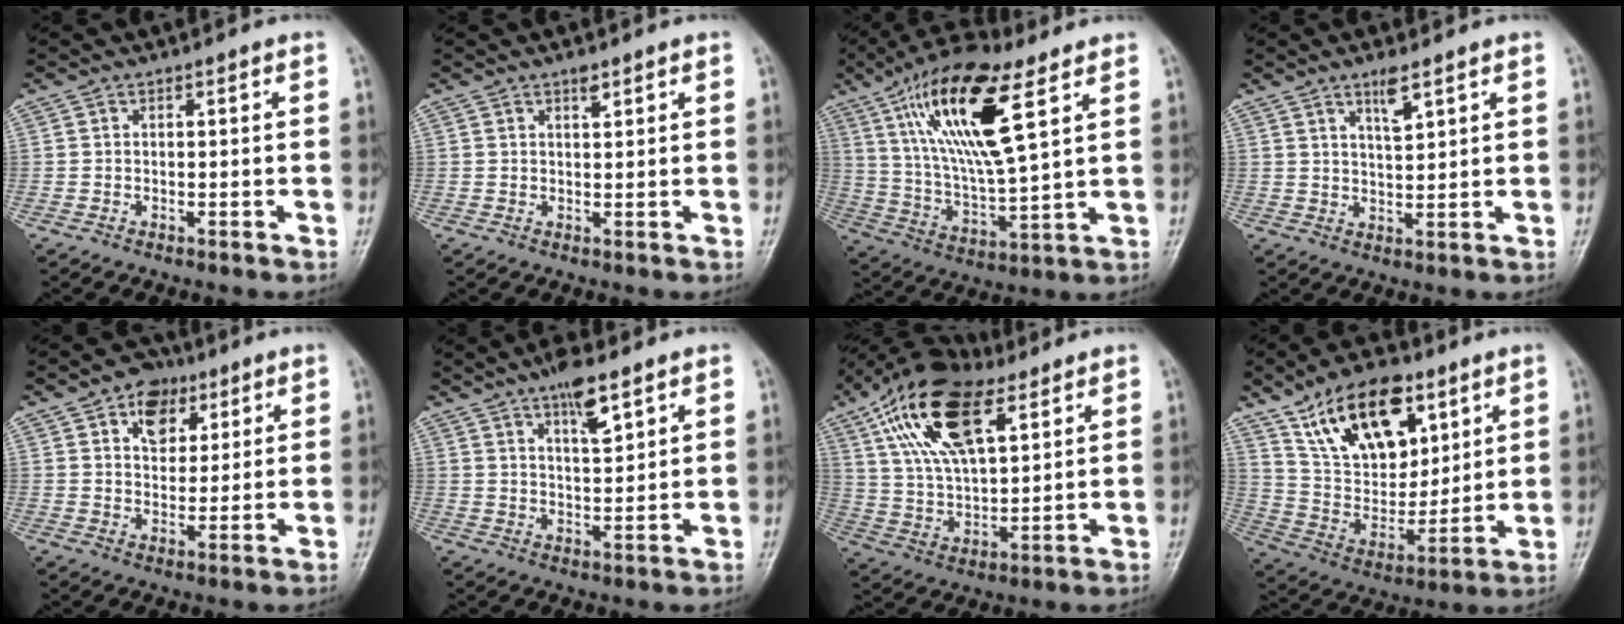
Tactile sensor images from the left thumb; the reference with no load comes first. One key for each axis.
{"total": 1.6, "fx": 1.1, "fy": 0.6, "fz": 0.9, "tx": -0.009, "ty": -0.006, "tz": 0.018}
{"total": 19.7, "fx": 8.8, "fy": 5.6, "fz": 16.8, "tx": -0.313, "ty": -0.024, "tz": 0.161}
{"total": 4.2, "fx": 2.7, "fy": 1.0, "fz": 3.1, "tx": -0.052, "ty": -0.017, "tz": 0.050}
{"total": 7.9, "fx": 3.7, "fy": 5.7, "fz": 4.0, "tx": -0.029, "ty": -0.011, "tz": 0.056}
{"total": 7.3, "fx": 4.5, "fy": 2.2, "fz": 5.3, "tx": -0.078, "ty": -0.024, "tz": 0.073}
{"total": 19.5, "fx": 9.5, "fy": 9.0, "fz": 14.4, "tx": -0.247, "ty": -0.015, "tz": 0.172}
{"total": 20.3, "fx": 10.7, "fy": 11.4, "fz": 13.0, "tx": -0.168, "ty": -0.043, "tz": 0.198}